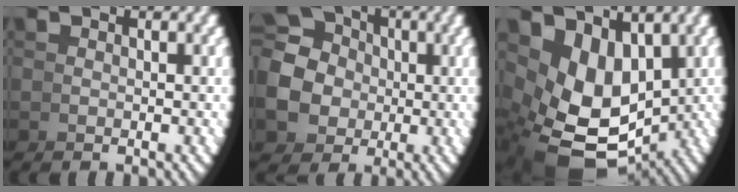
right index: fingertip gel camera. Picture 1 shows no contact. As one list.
[{"total": 11.5, "force": [0.8, 10.3, 4.9], "torque": [-0.108, -0.033, 0.016]}, {"total": 9.9, "force": [-1.6, 7.1, 6.7], "torque": [-0.169, -0.055, 0.005]}]